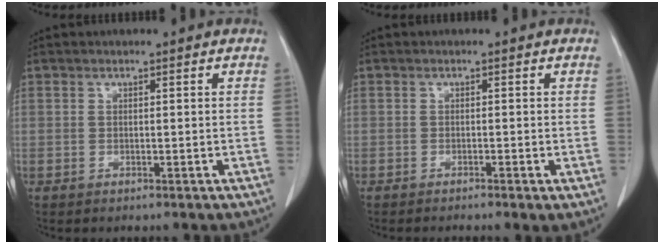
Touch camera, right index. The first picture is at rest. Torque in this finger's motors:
{"motor_torque": [0.57, -0.55, 0.10, 0.02]}